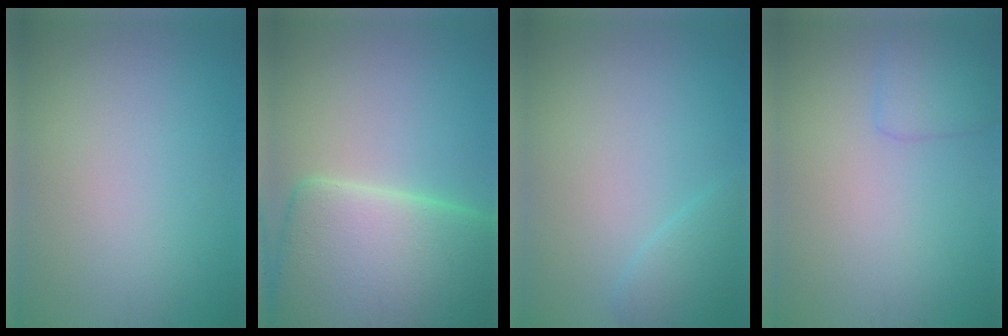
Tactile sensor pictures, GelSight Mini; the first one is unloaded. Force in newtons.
{"total": 15.1, "press": 15.1, "slide": 0.9}
{"total": 1.7, "press": 1.7, "slide": 0.1}
{"total": 2.0, "press": 1.9, "slide": 0.1}